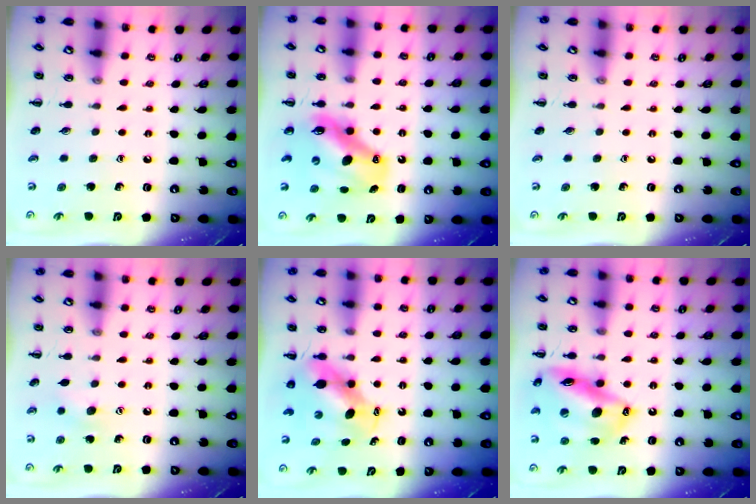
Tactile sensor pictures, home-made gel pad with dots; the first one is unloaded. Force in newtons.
{"total": 10.7, "press": 10.3, "slide": 2.8}
{"total": 0.0}
{"total": 7.2, "press": 7.1, "slide": 1.6}
{"total": 6.4, "press": 6.3, "slide": 1.1}
{"total": 17.9, "press": 17.5, "slide": 4.1}